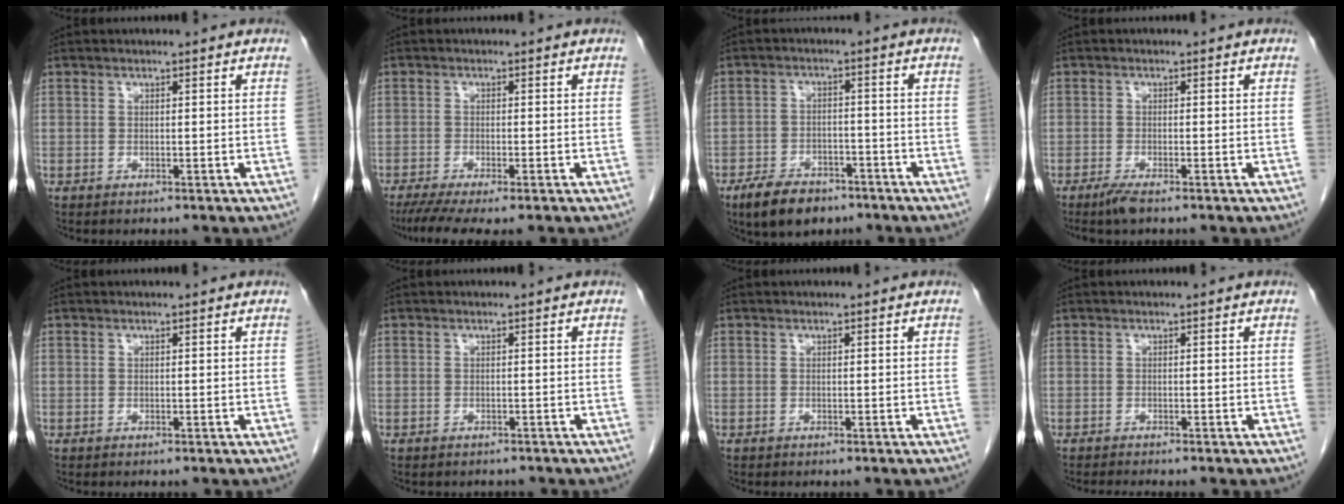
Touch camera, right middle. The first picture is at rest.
{"total": 7.0, "force": [-5.4, 0.8, 4.5], "torque": [-0.069, -0.017, -0.087]}
{"total": 7.8, "force": [-5.6, 3.8, 3.9], "torque": [-0.074, -0.002, -0.092]}
{"total": 2.4, "force": [-1.8, 0.2, 1.6], "torque": [-0.039, -0.007, -0.036]}
{"total": 0.0}
{"total": 1.5, "force": [-1.3, 0.7, 0.1], "torque": [-0.008, 0.000, -0.018]}
{"total": 0.0}
{"total": 2.0, "force": [-1.8, -0.1, 0.9], "torque": [-0.013, -0.003, -0.027]}